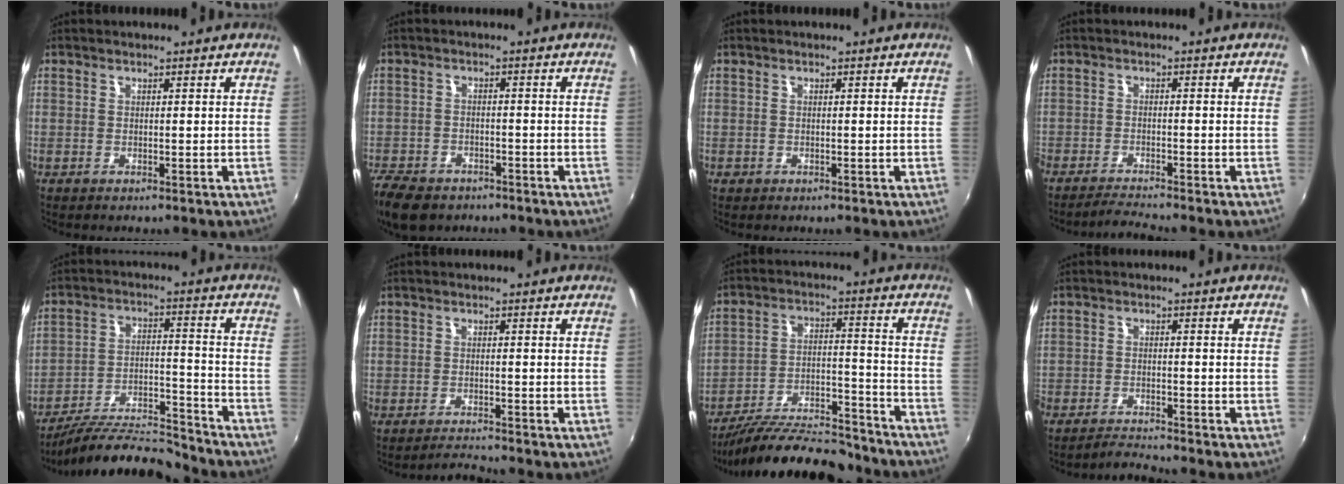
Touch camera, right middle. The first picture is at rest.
{"total": 10.1, "force": [-7.4, 5.5, 4.1], "torque": [-0.121, -0.012, -0.128]}
{"total": 0.7, "force": [-0.4, 0.6, 0.1], "torque": [-0.002, -0.004, -0.007]}
{"total": 3.6, "force": [-3.5, -0.7, 0.7], "torque": [-0.035, -0.007, -0.068]}
{"total": 15.2, "force": [-14.2, 2.4, 4.7], "torque": [-0.097, 0.006, -0.225]}
{"total": 2.6, "force": [-2.6, -0.5, 0.1], "torque": [-0.014, -0.003, -0.048]}
{"total": 20.8, "force": [-18.2, 5.3, 8.7], "torque": [-0.156, 0.002, -0.263]}
{"total": 3.7, "force": [-3.7, -0.4, 0.4], "torque": [-0.027, -0.007, -0.071]}